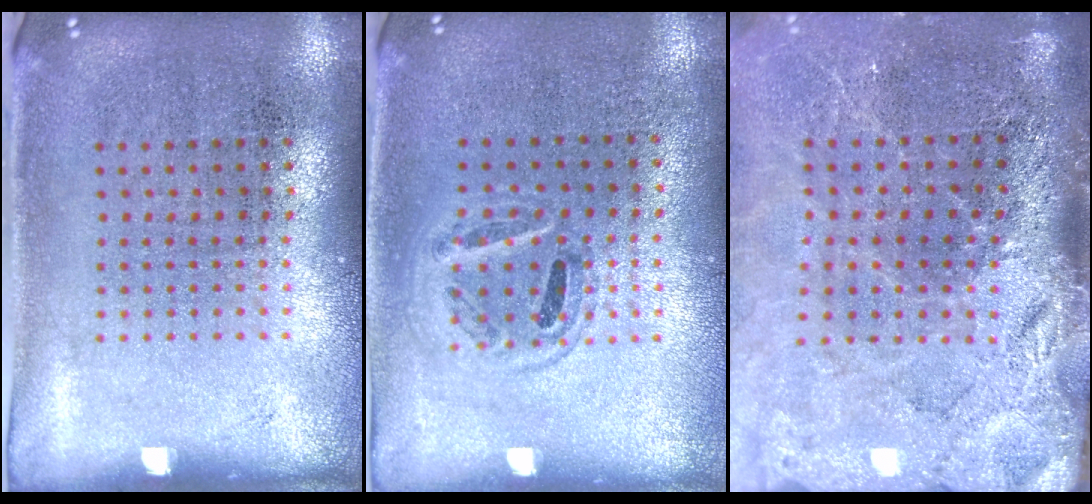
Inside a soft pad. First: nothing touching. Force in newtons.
{"total": 0.9, "press": 0.9, "slide": 0.3}
{"total": 4.0, "press": 3.3, "slide": 2.3}